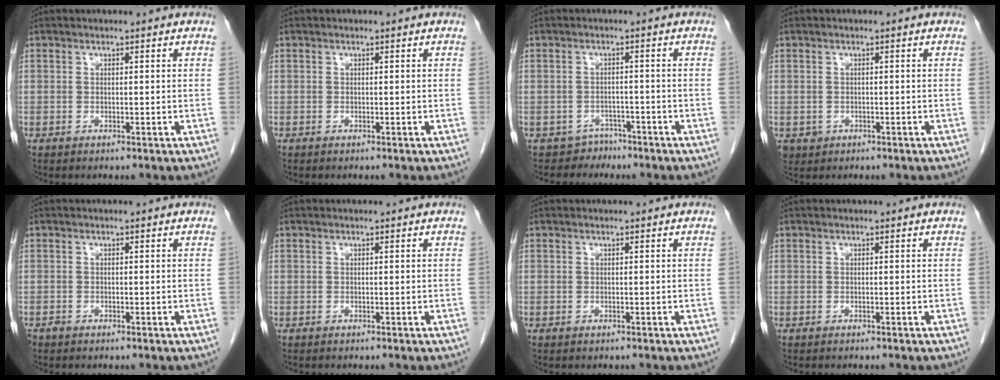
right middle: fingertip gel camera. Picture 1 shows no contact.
{"total": 0.0}
{"total": 2.8, "force": [-2.2, 1.4, -0.9], "torque": [0.016, 0.006, -0.035]}
{"total": 1.7, "force": [-0.6, 1.6, 0.3], "torque": [-0.004, 0.004, -0.003]}
{"total": 0.6, "force": [-0.5, 0.3, 0.1], "torque": [-0.008, 0.000, -0.011]}
{"total": 0.0}
{"total": 0.0}
{"total": 0.6, "force": [-0.6, 0.1, 0.2], "torque": [-0.008, -0.002, -0.011]}